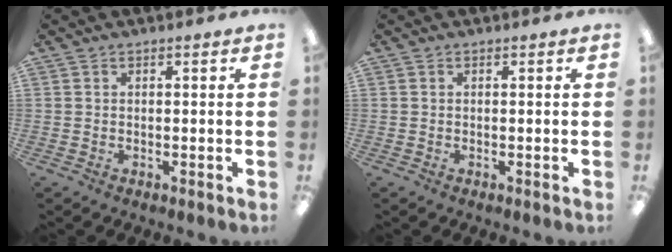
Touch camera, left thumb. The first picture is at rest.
{"total": 0.0}